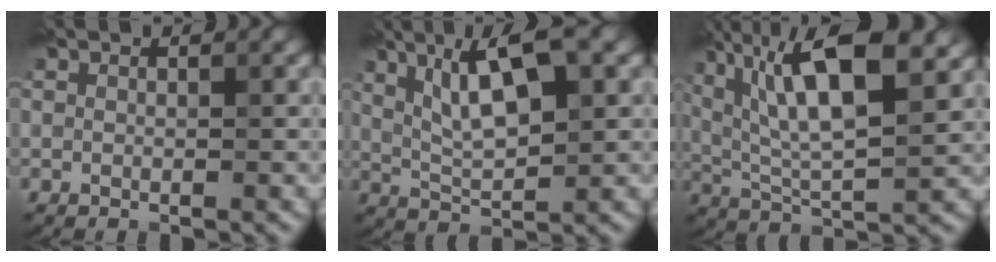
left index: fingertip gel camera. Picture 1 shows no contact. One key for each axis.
{"total": 8.2, "fx": 3.3, "fy": 2.3, "fz": 7.1, "tx": -0.127, "ty": 0.012, "tz": 0.060}
{"total": 11.8, "fx": 4.9, "fy": 3.6, "fz": 10.2, "tx": -0.171, "ty": 0.014, "tz": 0.082}